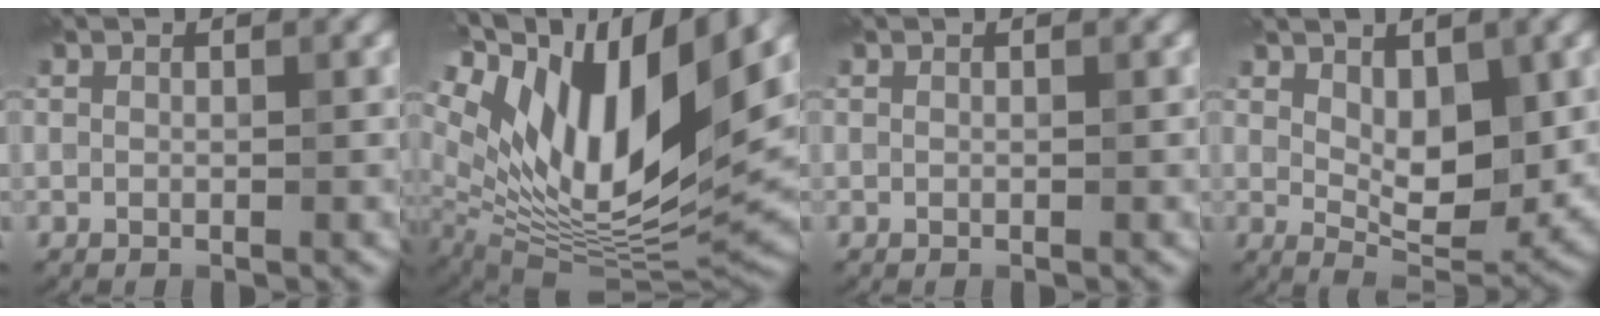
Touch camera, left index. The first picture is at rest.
{"total": 16.3, "force": [6.6, 6.3, 13.5], "torque": [-0.252, 0.017, 0.117]}
{"total": 0.0}
{"total": 6.1, "force": [1.3, 2.9, 5.2], "torque": [-0.087, -0.011, 0.028]}